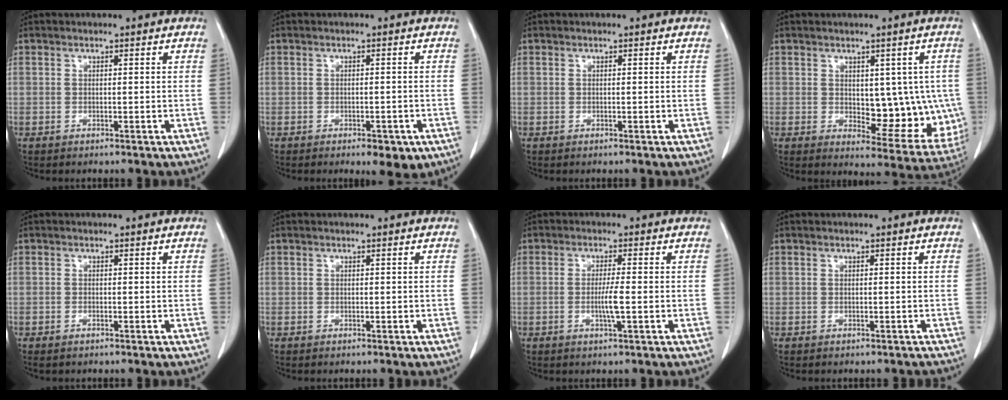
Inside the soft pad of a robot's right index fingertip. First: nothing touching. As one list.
[{"total": 4.2, "force": [-2.4, 1.6, 3.1], "torque": [-0.034, -0.002, -0.023]}, {"total": 0.0}, {"total": 11.0, "force": [0.1, 5.4, 9.6], "torque": [-0.098, -0.002, 0.016]}, {"total": 0.6, "force": [-0.5, 0.2, 0.3], "torque": [-0.012, -0.002, -0.005]}, {"total": 0.0}, {"total": 3.4, "force": [-0.7, -0.1, 3.3], "torque": [-0.065, -0.005, -0.014]}, {"total": 1.0, "force": [-0.9, 0.5, 0.1], "torque": [0.000, 0.004, -0.013]}]